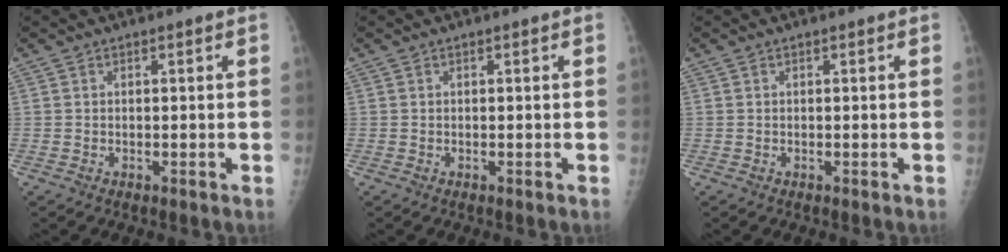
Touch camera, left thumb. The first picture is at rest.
{"total": 0.0}
{"total": 0.0}